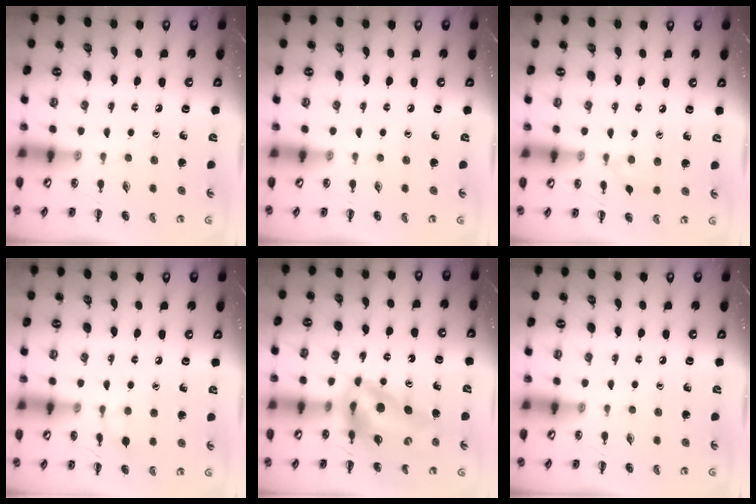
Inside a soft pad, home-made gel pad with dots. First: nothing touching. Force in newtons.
{"total": 0.0}
{"total": 3.4, "press": 3.1, "slide": 1.2}
{"total": 5.3, "press": 5.1, "slide": 1.6}
{"total": 13.1, "press": 12.5, "slide": 3.9}
{"total": 0.0}